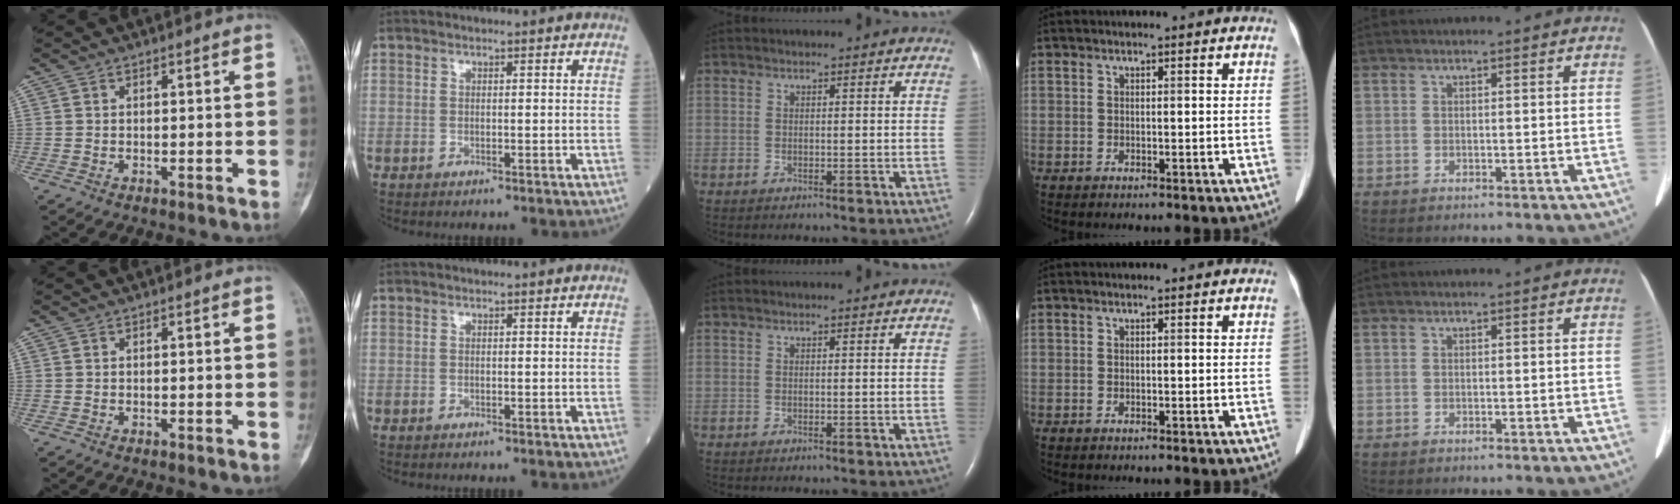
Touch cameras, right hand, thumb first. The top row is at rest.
{}